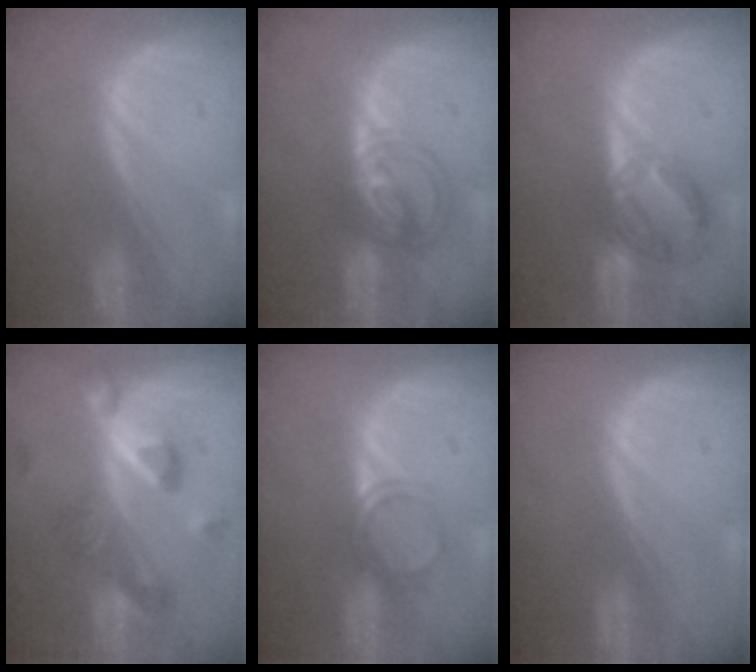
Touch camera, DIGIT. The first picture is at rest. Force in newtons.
{"total": 5.9, "press": 5.9, "slide": 0.7}
{"total": 6.9, "press": 6.3, "slide": 2.8}
{"total": 9.4, "press": 8.1, "slide": 4.7}
{"total": 2.9, "press": 2.6, "slide": 1.1}
{"total": 0.0}